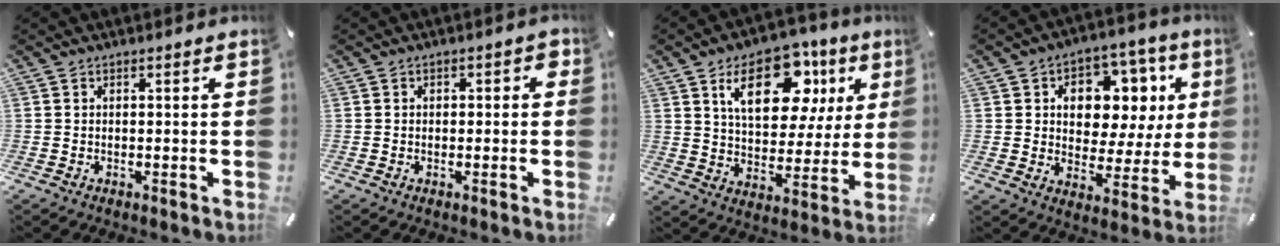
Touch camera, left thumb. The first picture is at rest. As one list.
[{"total": 1.5, "force": [-0.5, 1.2, 0.7], "torque": [-0.013, 0.008, -0.013]}, {"total": 19.3, "force": [9.3, 10.8, 13.0], "torque": [-0.195, -0.024, 0.154]}, {"total": 10.6, "force": [3.9, 8.0, 5.6], "torque": [-0.085, -0.033, 0.071]}]